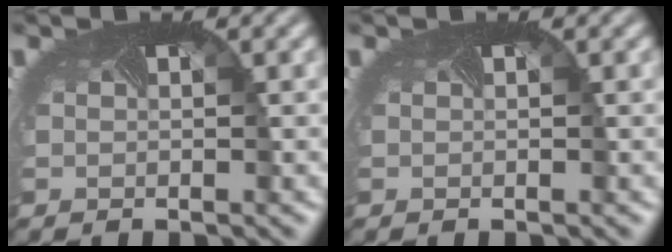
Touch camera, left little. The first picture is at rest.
{"total": 0.0}